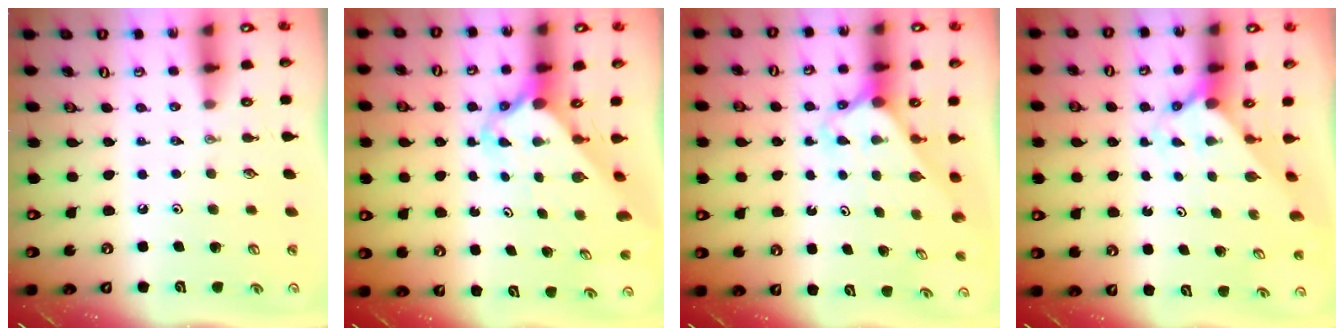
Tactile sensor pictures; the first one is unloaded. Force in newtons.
{"total": 2.8, "press": 2.8, "slide": 0.3}
{"total": 2.3, "press": 2.3, "slide": 0.1}
{"total": 1.7, "press": 1.7, "slide": 0.2}